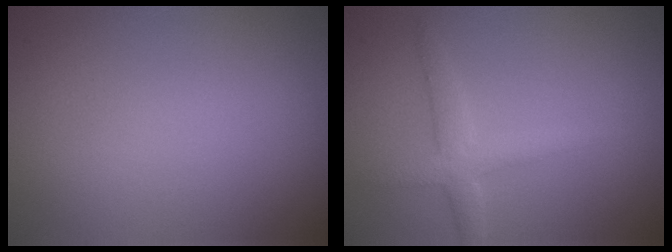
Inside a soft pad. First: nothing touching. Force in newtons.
{"total": 2.9, "press": 2.9, "slide": 0.1}